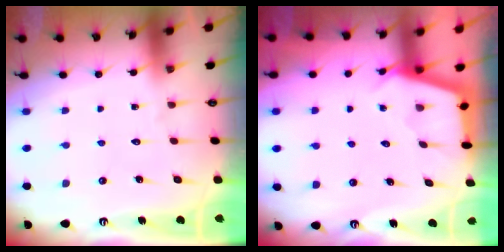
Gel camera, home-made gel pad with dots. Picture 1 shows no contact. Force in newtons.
{"total": 2.8, "press": 2.8, "slide": 0.3}